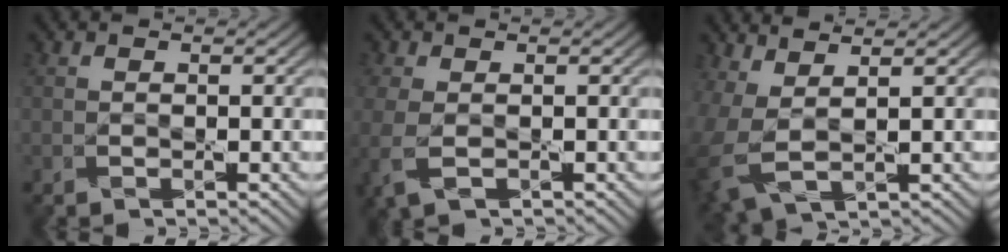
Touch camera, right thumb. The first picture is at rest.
{"total": 4.6, "force": [-1.2, 2.8, 3.5], "torque": [-0.108, -0.017, -0.023]}
{"total": 5.8, "force": [1.2, 3.0, 4.9], "torque": [-0.144, -0.010, 0.031]}